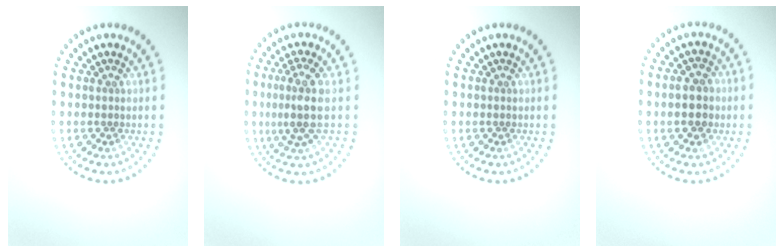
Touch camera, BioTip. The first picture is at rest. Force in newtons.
{"total": 3.2, "press": 2.6, "slide": 1.8}
{"total": 0.0}
{"total": 2.8, "press": 2.8, "slide": 0.2}